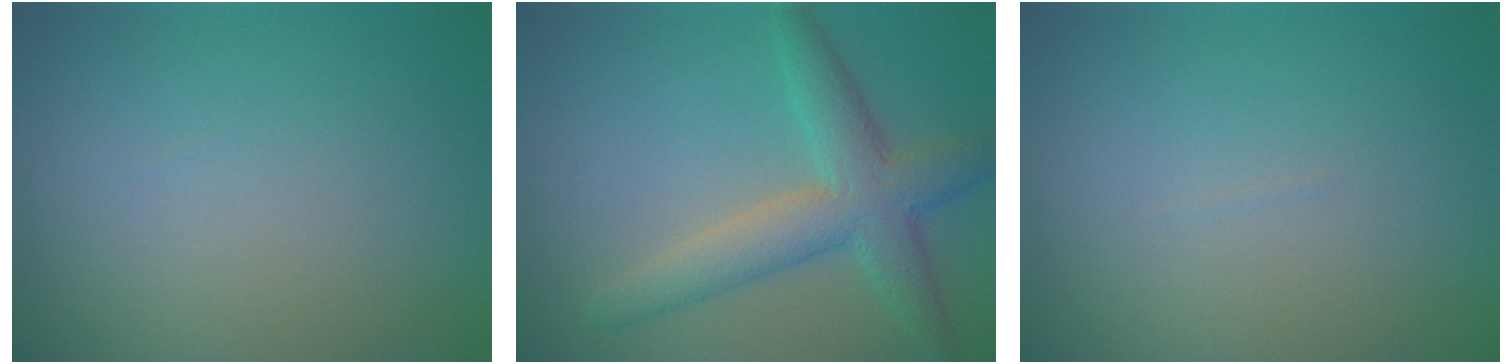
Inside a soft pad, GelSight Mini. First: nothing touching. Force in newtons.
{"total": 5.2, "press": 5.2, "slide": 0.2}
{"total": 0.0}